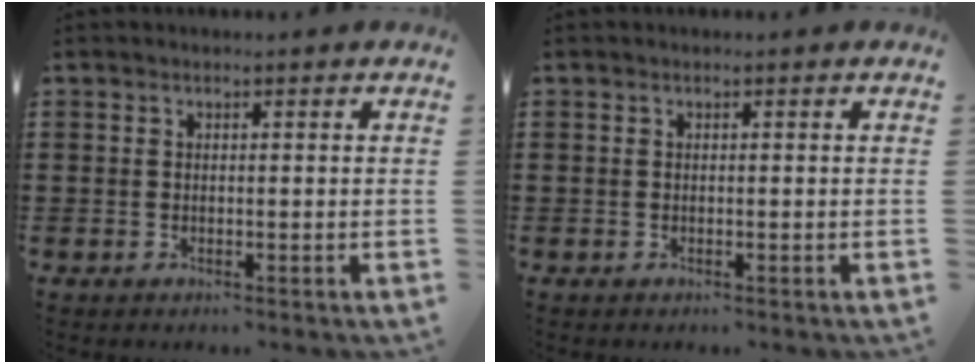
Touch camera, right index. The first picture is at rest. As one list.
[{"total": 0.0}]